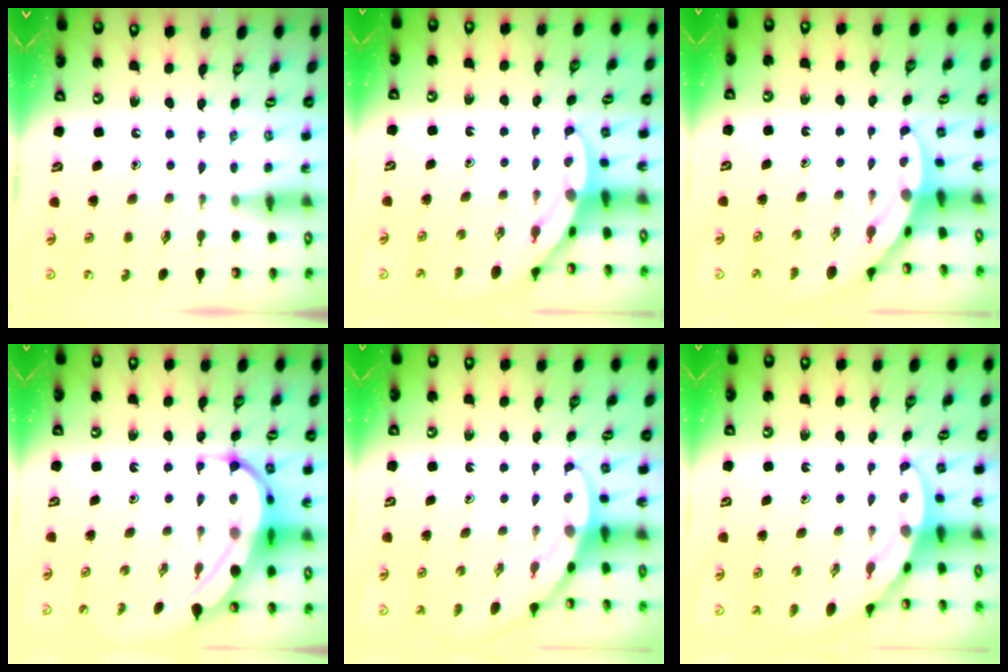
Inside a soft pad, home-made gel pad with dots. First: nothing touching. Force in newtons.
{"total": 3.7, "press": 3.7, "slide": 0.4}
{"total": 2.8, "press": 2.8, "slide": 0.3}
{"total": 8.2, "press": 8.2, "slide": 0.6}
{"total": 3.1, "press": 3.1, "slide": 0.1}
{"total": 3.9, "press": 3.9, "slide": 0.1}